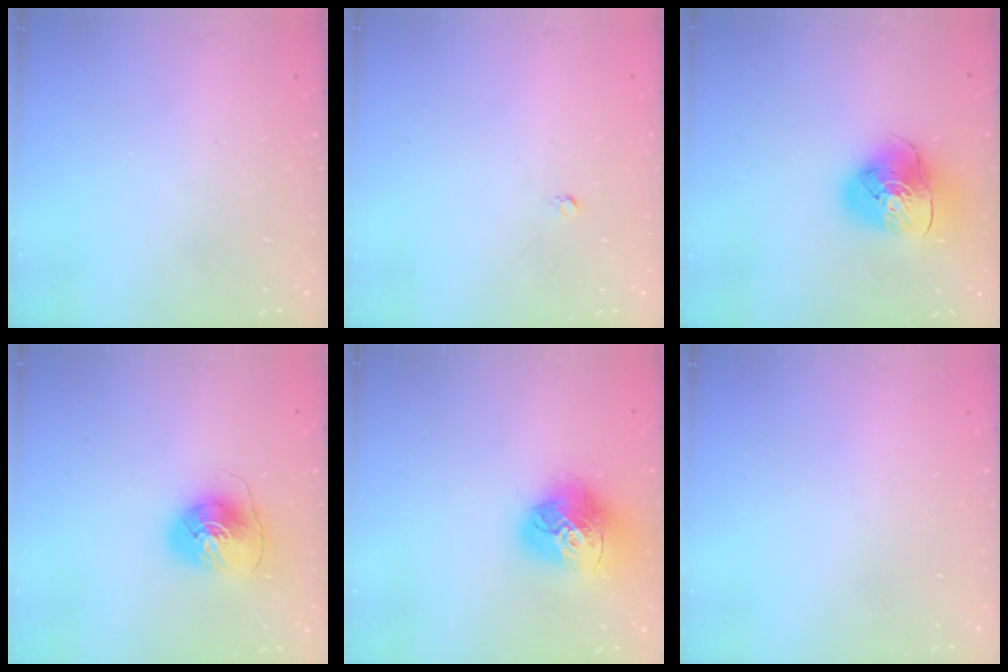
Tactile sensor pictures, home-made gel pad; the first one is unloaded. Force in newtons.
{"total": 2.5, "press": 2.5, "slide": 0.2}
{"total": 12.7, "press": 12.6, "slide": 1.7}
{"total": 8.5, "press": 8.4, "slide": 0.7}
{"total": 18.0, "press": 17.9, "slide": 1.9}
{"total": 0.0}